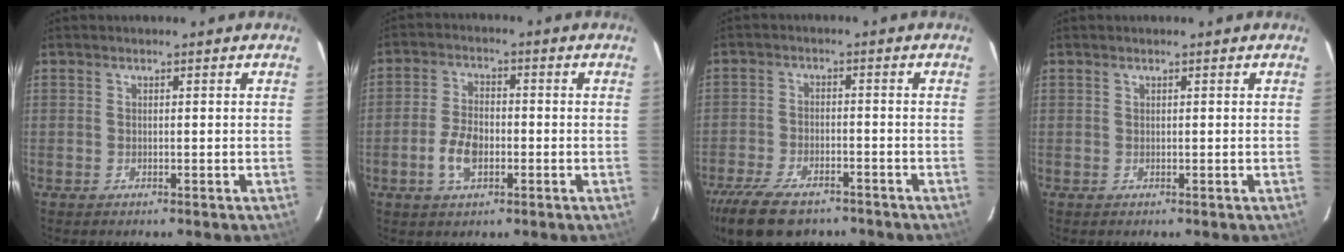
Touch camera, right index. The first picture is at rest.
{"total": 6.6, "force": [-2.2, 3.8, 5.0], "torque": [-0.108, 0.004, -0.039]}
{"total": 13.9, "force": [-10.3, 5.8, 7.2], "torque": [-0.176, -0.030, -0.176]}
{"total": 0.0}